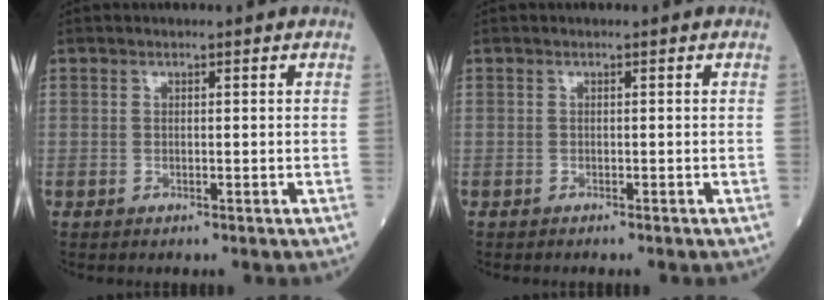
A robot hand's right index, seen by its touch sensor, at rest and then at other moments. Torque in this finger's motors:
{"motor_torque": [-0.02, 0.01, 0.06, 0.01]}